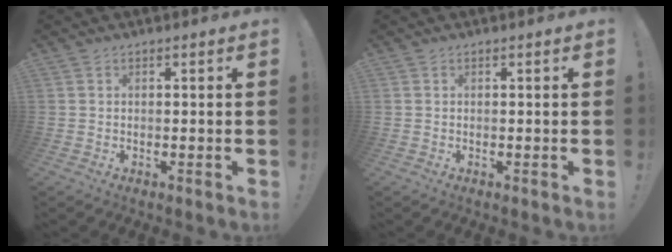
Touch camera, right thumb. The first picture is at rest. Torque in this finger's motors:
{"motor_torque": [0.10, 0.07, 0.34, -0.12, -0.07]}